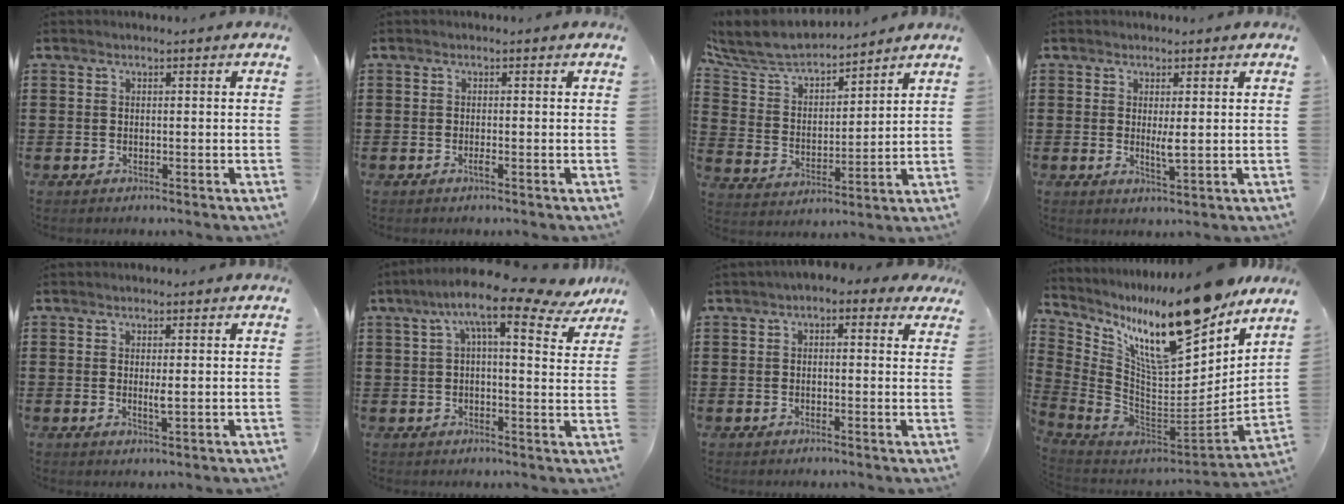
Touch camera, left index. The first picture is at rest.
{"total": 0.7, "force": [-0.3, -0.1, 0.7], "torque": [-0.013, -0.003, -0.005]}
{"total": 7.3, "force": [6.7, 1.9, 2.2], "torque": [-0.080, -0.037, 0.116]}
{"total": 2.7, "force": [0.5, 0.4, 2.7], "torque": [-0.044, -0.007, 0.007]}
{"total": 1.8, "force": [0.2, 0.3, 1.8], "torque": [-0.035, -0.004, 0.004]}
{"total": 10.7, "force": [7.3, 1.8, 7.7], "torque": [-0.145, -0.025, 0.121]}
{"total": 1.7, "force": [0.5, 1.4, 0.9], "torque": [-0.024, 0.010, 0.006]}
{"total": 18.3, "force": [13.2, 4.1, 12.1], "torque": [-0.208, -0.102, 0.213]}